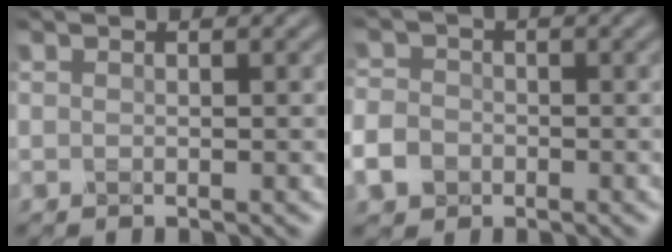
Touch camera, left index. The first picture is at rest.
{"total": 3.3, "force": [-1.4, 2.6, 1.3], "torque": [-0.031, -0.002, -0.036]}